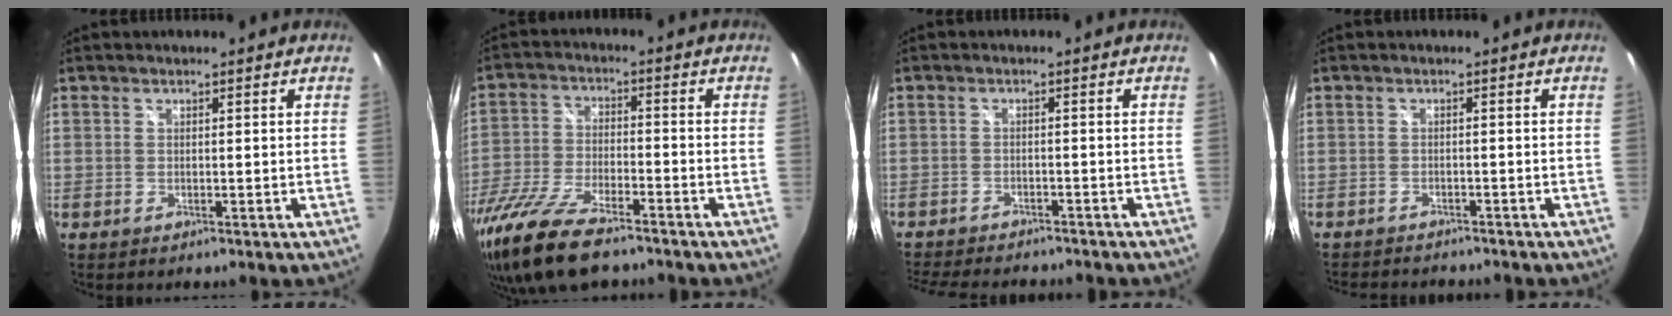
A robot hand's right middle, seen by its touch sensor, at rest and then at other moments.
{"total": 17.2, "force": [-13.0, 4.8, 10.2], "torque": [-0.223, -0.044, -0.242]}
{"total": 10.9, "force": [-9.7, 2.9, 4.0], "torque": [-0.098, -0.013, -0.148]}
{"total": 6.1, "force": [-5.7, 1.5, 1.7], "torque": [-0.045, -0.011, -0.083]}